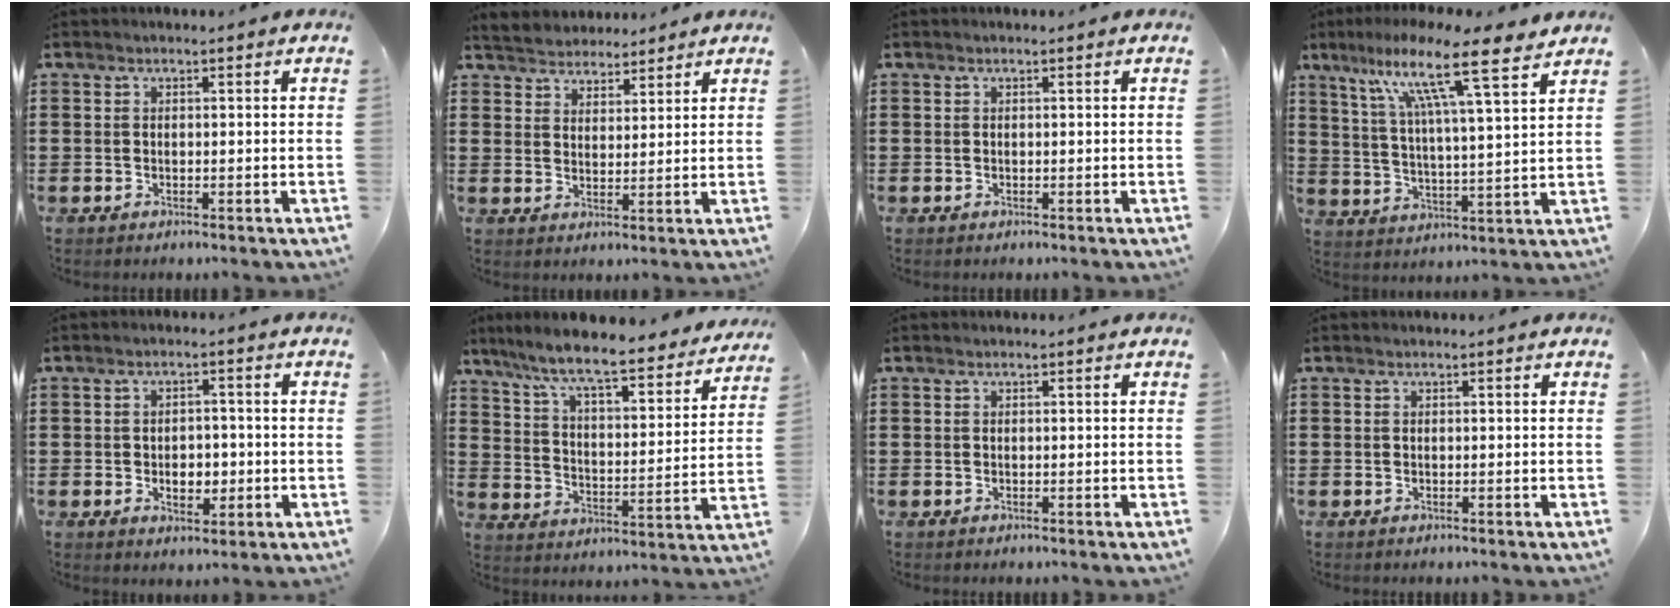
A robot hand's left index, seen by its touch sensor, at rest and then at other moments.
{"total": 3.4, "force": [3.2, 1.0, -0.6], "torque": [-0.006, -0.008, 0.059]}
{"total": 0.0}
{"total": 12.6, "force": [9.3, 0.9, 8.5], "torque": [-0.168, -0.046, 0.146]}
{"total": 4.2, "force": [-0.9, 2.7, 3.1], "torque": [-0.047, 0.001, -0.022]}
{"total": 7.9, "force": [6.9, 0.2, 3.9], "torque": [-0.104, -0.050, 0.112]}
{"total": 0.0}
{"total": 0.0}